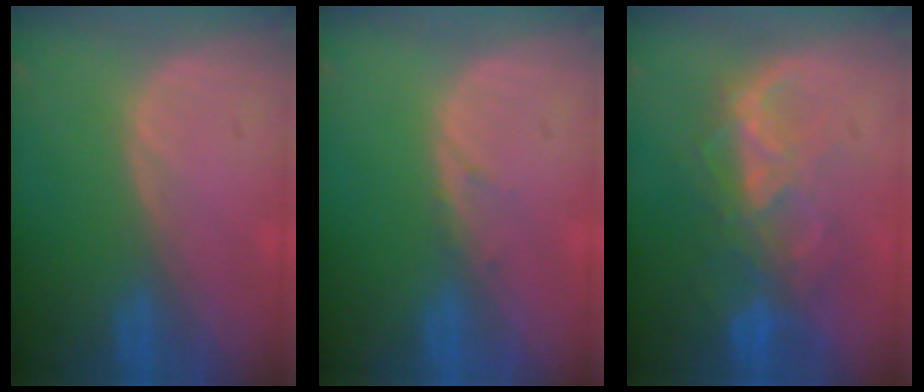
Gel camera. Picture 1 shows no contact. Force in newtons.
{"total": 0.8, "press": 0.7, "slide": 0.3}
{"total": 8.7, "press": 7.5, "slide": 4.3}